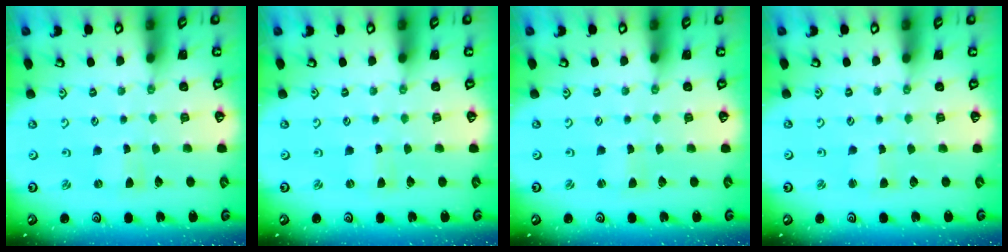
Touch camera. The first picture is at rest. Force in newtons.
{"total": 0.0}
{"total": 0.0}
{"total": 2.3, "press": 2.3, "slide": 0.3}